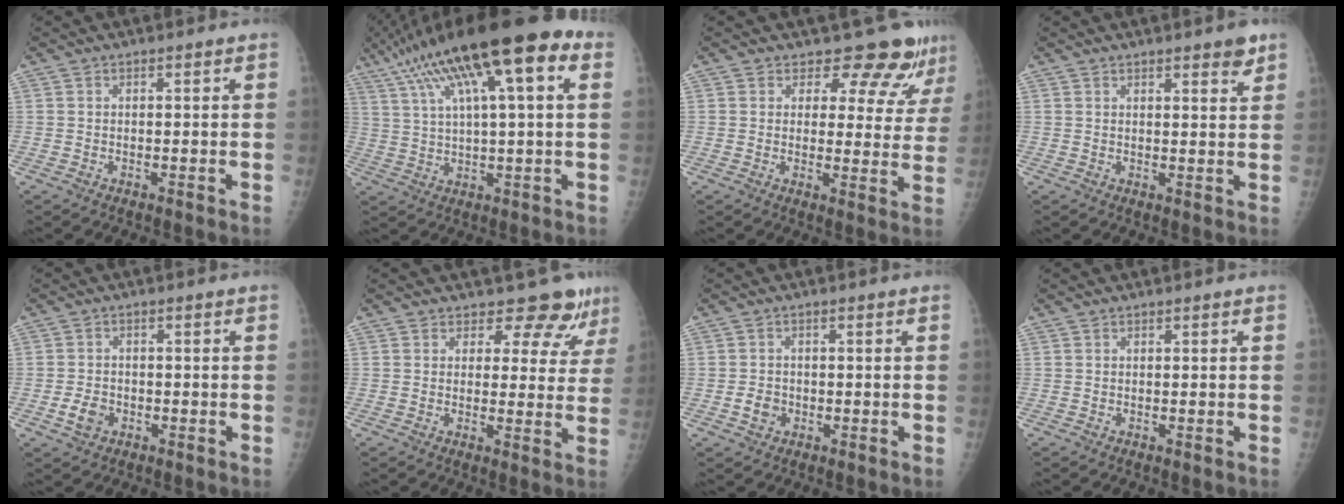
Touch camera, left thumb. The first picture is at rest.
{"total": 21.7, "force": [9.8, 5.3, 18.6], "torque": [-0.324, 0.026, 0.160]}
{"total": 9.3, "force": [8.5, 3.4, 1.4], "torque": [0.022, -0.062, 0.086]}
{"total": 3.7, "force": [2.6, 0.8, 2.5], "torque": [-0.024, -0.015, 0.031]}
{"total": 3.6, "force": [-1.4, 2.7, 2.0], "torque": [-0.032, 0.006, -0.023]}
{"total": 7.1, "force": [6.2, 3.2, 1.2], "torque": [0.022, -0.041, 0.061]}
{"total": 2.8, "force": [-0.9, 2.3, 1.2], "torque": [-0.014, 0.005, -0.013]}
{"total": 0.0}